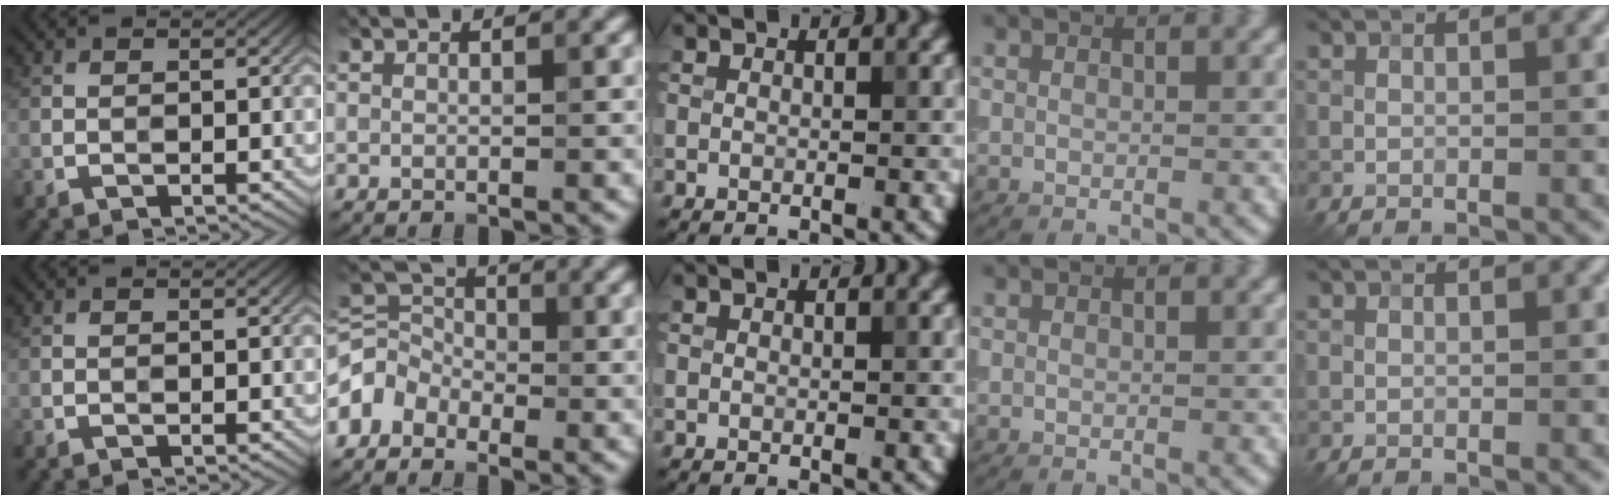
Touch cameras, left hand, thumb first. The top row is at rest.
{"index": {"total": 3.2, "force": [-2.2, 2.1, 0.9], "torque": [-0.019, 0.007, -0.060]}}